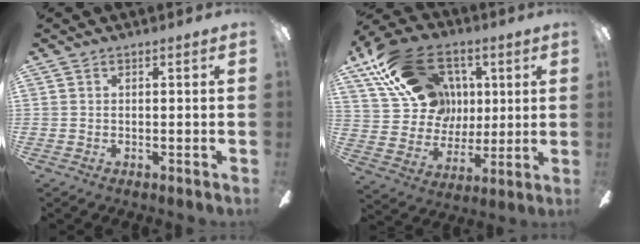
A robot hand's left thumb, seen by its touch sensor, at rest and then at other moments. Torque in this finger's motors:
{"motor_torque": [0.01, 0.68, 1.40, -1.37, 0.41]}